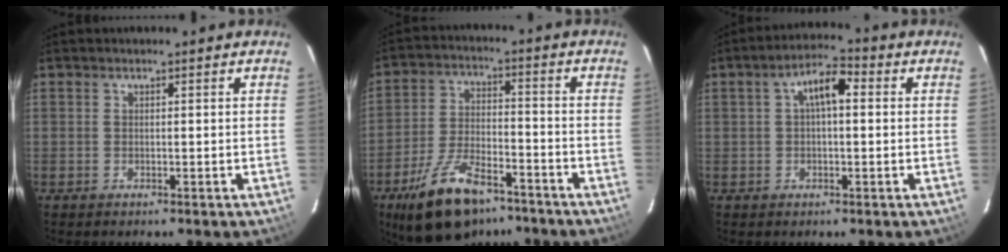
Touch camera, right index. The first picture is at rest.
{"total": 15.0, "force": [-10.4, 6.2, 8.9], "torque": [-0.184, -0.013, -0.178]}
{"total": 6.0, "force": [1.0, 2.6, 5.3], "torque": [-0.097, 0.023, 0.017]}